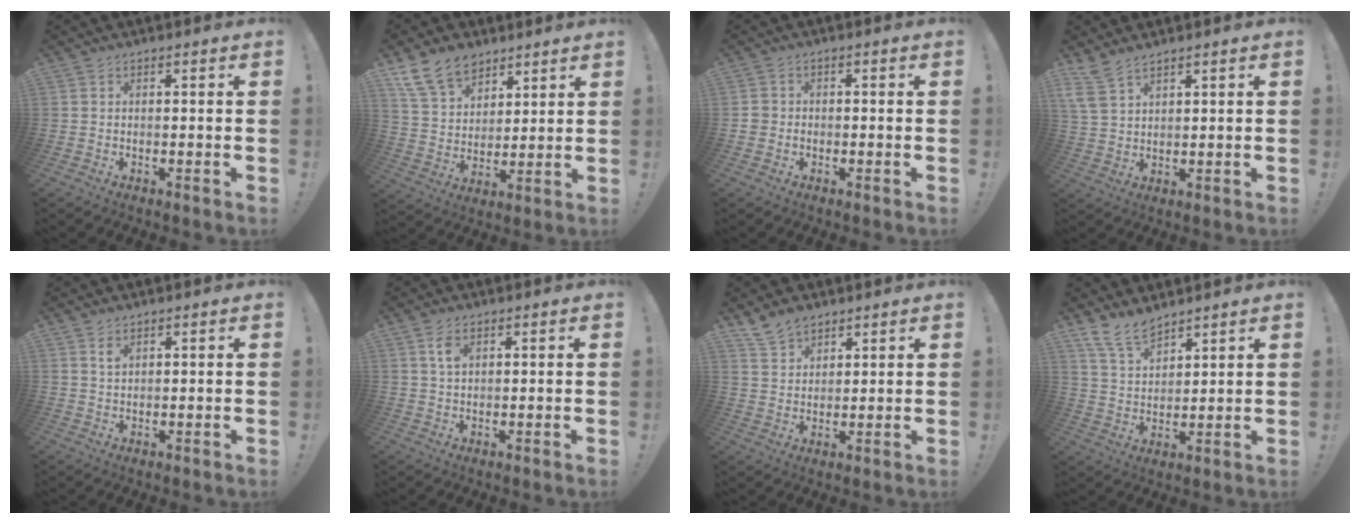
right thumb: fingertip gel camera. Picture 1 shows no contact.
{"total": 14.0, "force": [9.5, 9.0, 5.0], "torque": [-0.088, -0.057, 0.183]}
{"total": 2.2, "force": [-0.7, 1.9, 0.8], "torque": [-0.010, 0.009, -0.013]}
{"total": 7.0, "force": [5.5, 2.8, 3.4], "torque": [-0.066, -0.019, 0.106]}
{"total": 1.9, "force": [1.3, 0.7, 1.2], "torque": [-0.009, -0.010, 0.020]}
{"total": 3.7, "force": [1.8, 1.9, 2.7], "torque": [-0.042, -0.007, 0.030]}
{"total": 6.7, "force": [5.4, 3.6, 1.7], "torque": [-0.031, -0.030, 0.105]}
{"total": 9.4, "force": [7.8, 3.7, 3.6], "torque": [-0.070, -0.048, 0.152]}